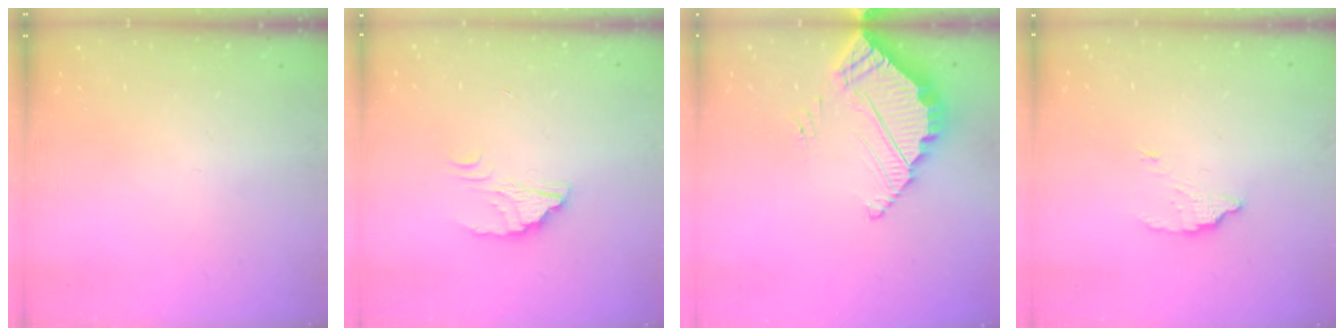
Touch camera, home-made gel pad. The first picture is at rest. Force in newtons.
{"total": 2.4, "press": 2.4, "slide": 0.0}
{"total": 5.6, "press": 5.6, "slide": 0.2}
{"total": 2.9, "press": 2.9, "slide": 0.2}